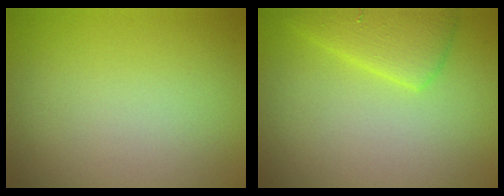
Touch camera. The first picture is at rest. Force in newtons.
{"total": 3.4, "press": 3.4, "slide": 0.2}